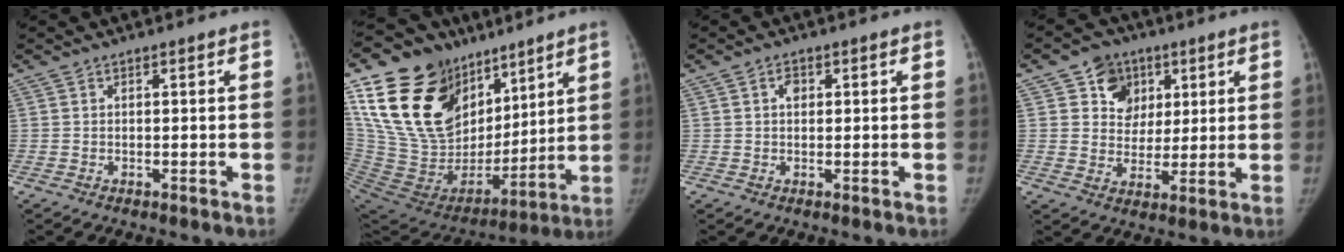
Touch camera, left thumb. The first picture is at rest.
{"total": 29.5, "force": [15.1, 18.7, 17.0], "torque": [-0.277, -0.017, 0.290]}
{"total": 2.0, "force": [0.7, 1.5, 1.1], "torque": [-0.009, 0.001, 0.007]}
{"total": 9.4, "force": [4.0, 8.1, 2.6], "torque": [0.002, -0.010, 0.064]}